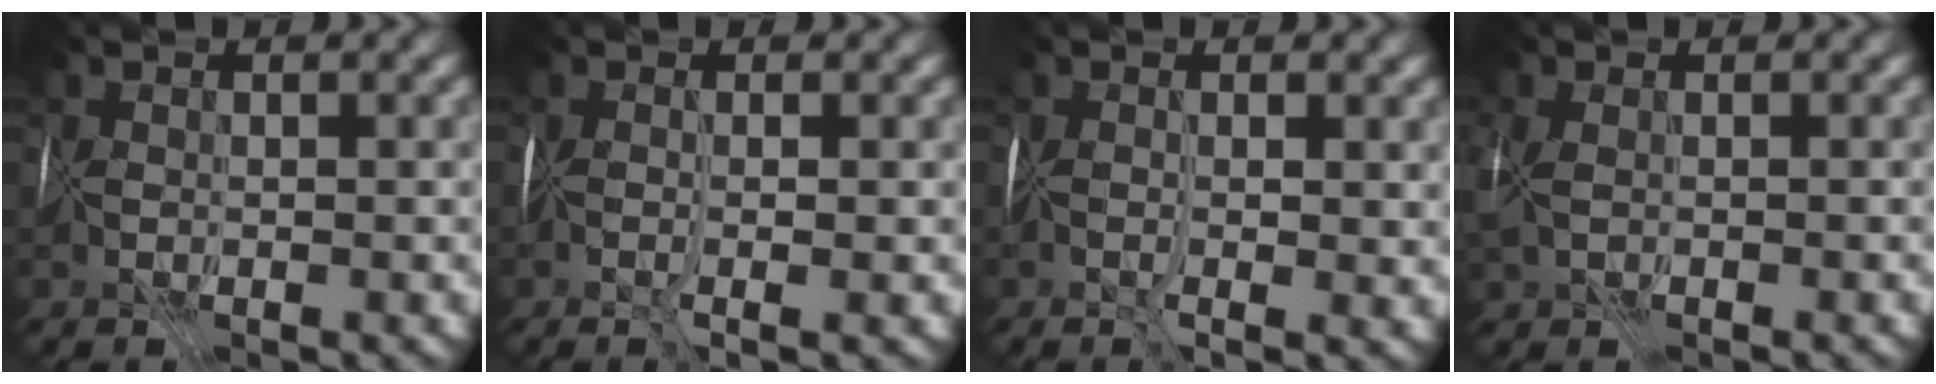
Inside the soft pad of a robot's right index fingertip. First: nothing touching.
{"total": 1.9, "force": [-0.5, -0.2, 1.8], "torque": [-0.032, -0.011, -0.004]}
{"total": 2.9, "force": [0.1, 1.0, 2.8], "torque": [-0.046, -0.006, 0.005]}
{"total": 2.8, "force": [-0.4, 1.8, 2.1], "torque": [-0.045, -0.006, 0.004]}